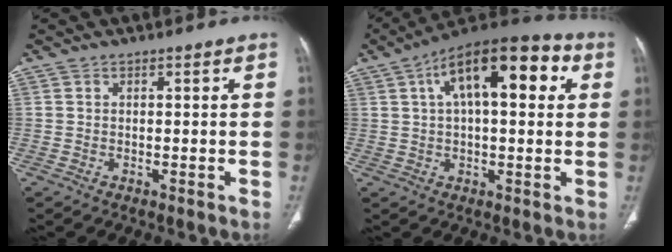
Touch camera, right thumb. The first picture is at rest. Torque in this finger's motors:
{"motor_torque": [0.65, 4.36, 1.37, -0.13, 0.14]}